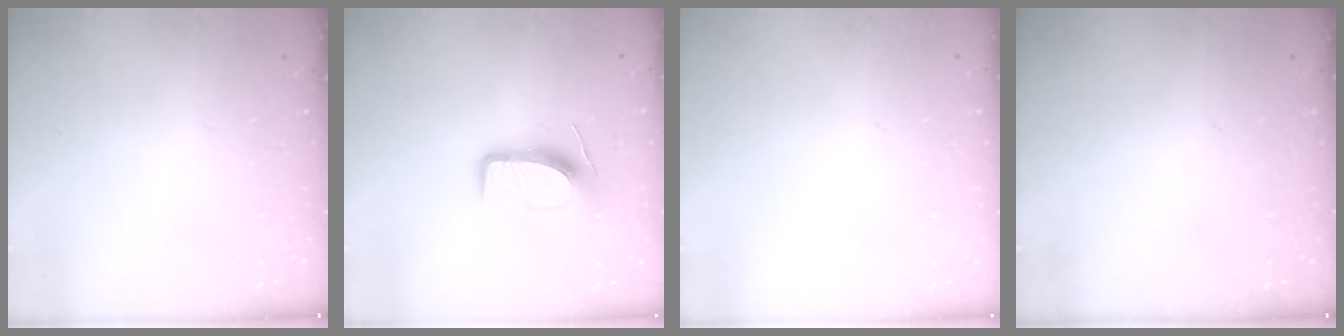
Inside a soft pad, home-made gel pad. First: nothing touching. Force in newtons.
{"total": 10.9, "press": 10.9, "slide": 0.2}
{"total": 0.7, "press": 0.6, "slide": 0.3}
{"total": 0.0}